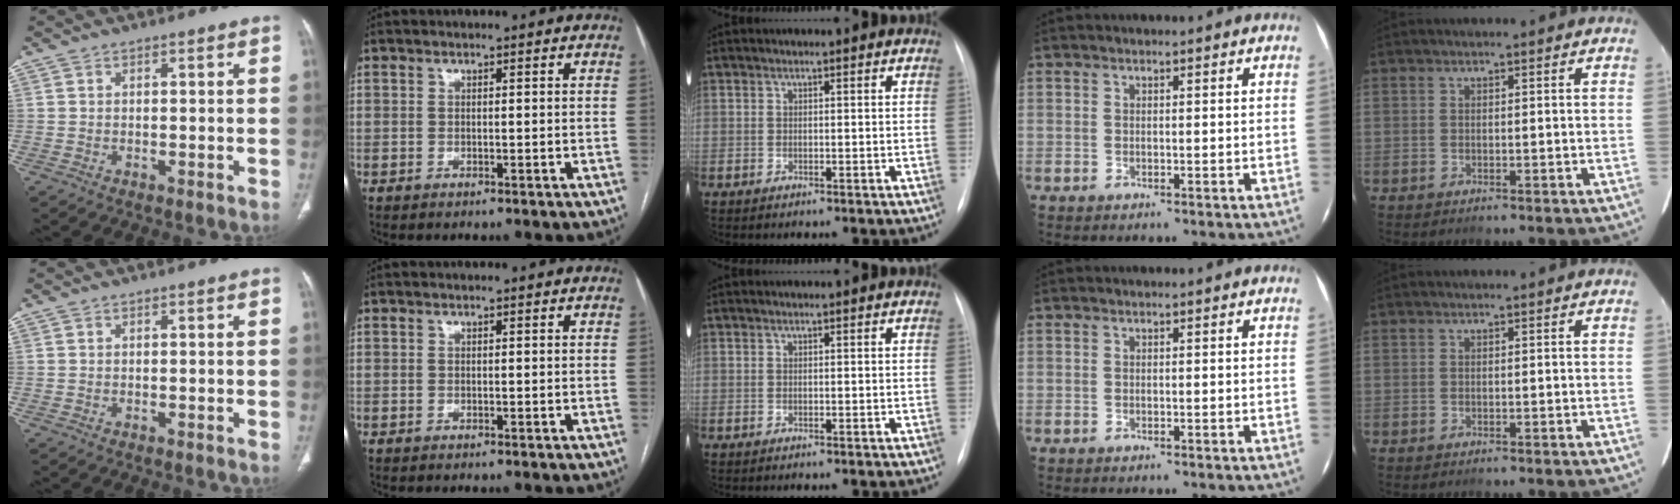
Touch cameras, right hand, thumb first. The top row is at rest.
{}